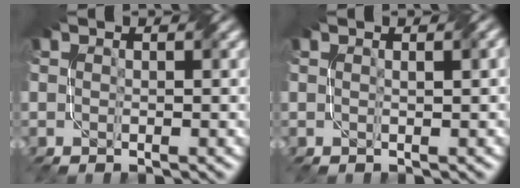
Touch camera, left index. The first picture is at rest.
{"total": 1.6, "force": [0.5, 0.5, 1.4], "torque": [-0.015, 0.006, 0.003]}